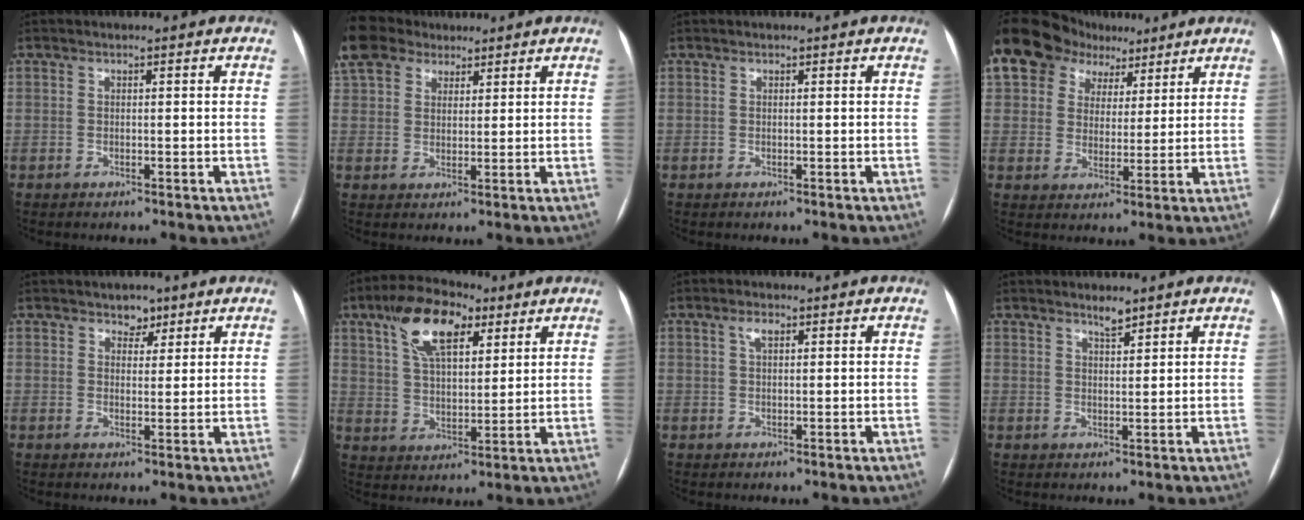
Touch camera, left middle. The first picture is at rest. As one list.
[{"total": 9.2, "force": [7.3, 5.1, 2.4], "torque": [-0.068, 0.036, 0.142]}, {"total": 0.0}, {"total": 16.7, "force": [10.3, 11.7, 6.0], "torque": [-0.151, 0.066, 0.183]}, {"total": 2.7, "force": [1.9, 1.6, 0.9], "torque": [-0.009, -0.001, 0.028]}, {"total": 12.3, "force": [6.6, 5.1, 9.0], "torque": [-0.170, 0.027, 0.119]}, {"total": 1.9, "force": [0.9, 0.8, 1.4], "torque": [-0.030, 0.006, 0.018]}, {"total": 2.2, "force": [1.9, 0.3, 1.0], "torque": [-0.021, -0.003, 0.034]}]